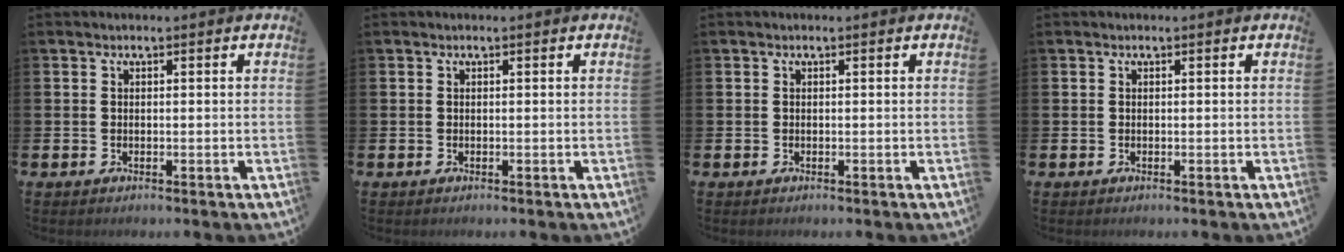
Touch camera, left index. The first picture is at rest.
{"total": 0.0}
{"total": 0.0}
{"total": 0.0}